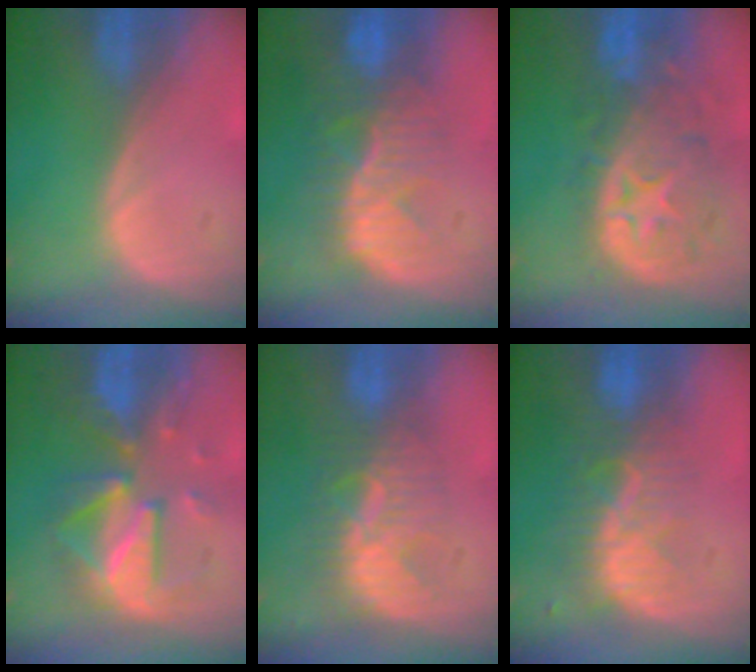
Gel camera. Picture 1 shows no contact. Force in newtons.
{"total": 10.1, "press": 8.6, "slide": 5.2}
{"total": 11.4, "press": 9.8, "slide": 5.7}
{"total": 9.0, "press": 9.0, "slide": 0.4}
{"total": 8.1, "press": 7.4, "slide": 3.4}
{"total": 8.1, "press": 7.2, "slide": 3.8}